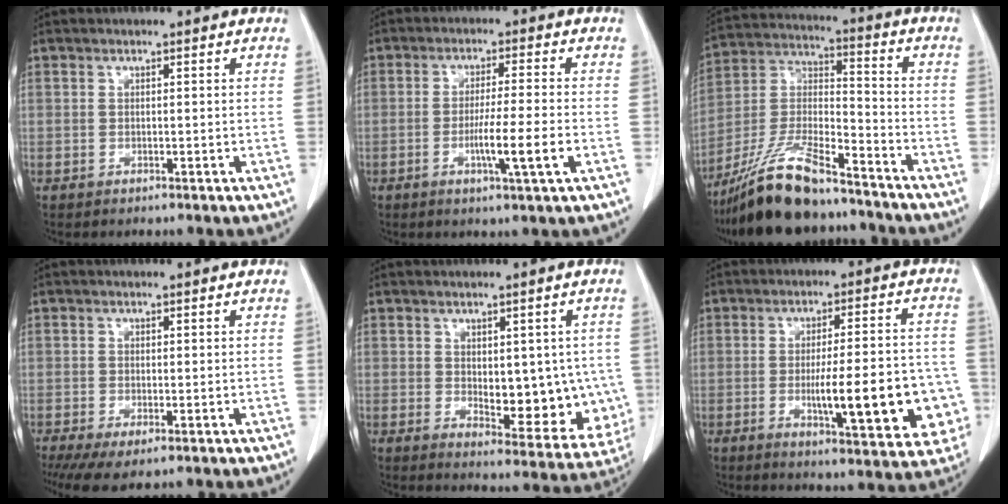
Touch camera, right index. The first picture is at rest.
{"total": 7.0, "force": [-2.2, -0.7, 6.6], "torque": [-0.111, -0.014, -0.039]}
{"total": 17.3, "force": [-14.3, 3.3, 9.3], "torque": [-0.199, -0.014, -0.264]}
{"total": 4.4, "force": [-2.5, 1.3, 3.4], "torque": [-0.059, -0.014, -0.042]}
{"total": 12.3, "force": [-0.7, 5.8, 10.8], "torque": [-0.128, -0.006, 0.009]}
{"total": 16.0, "force": [-4.2, 3.3, 15.1], "torque": [-0.166, 0.016, -0.043]}